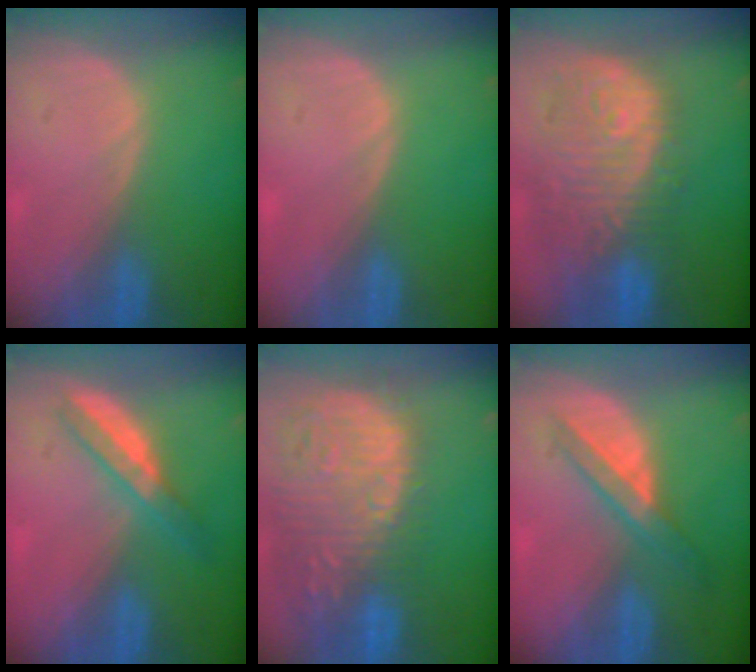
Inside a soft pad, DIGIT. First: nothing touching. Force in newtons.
{"total": 0.0}
{"total": 12.0, "press": 10.7, "slide": 5.5}
{"total": 5.5, "press": 4.8, "slide": 2.6}
{"total": 15.8, "press": 13.0, "slide": 9.0}
{"total": 5.9, "press": 5.3, "slide": 2.6}